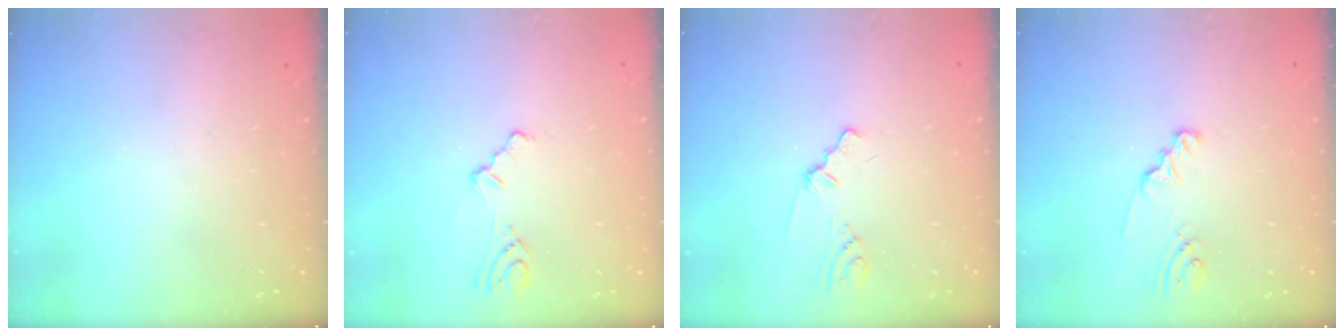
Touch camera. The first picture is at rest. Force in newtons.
{"total": 3.0, "press": 2.9, "slide": 0.6}
{"total": 0.9, "press": 0.9, "slide": 0.2}
{"total": 2.3, "press": 2.3, "slide": 0.2}